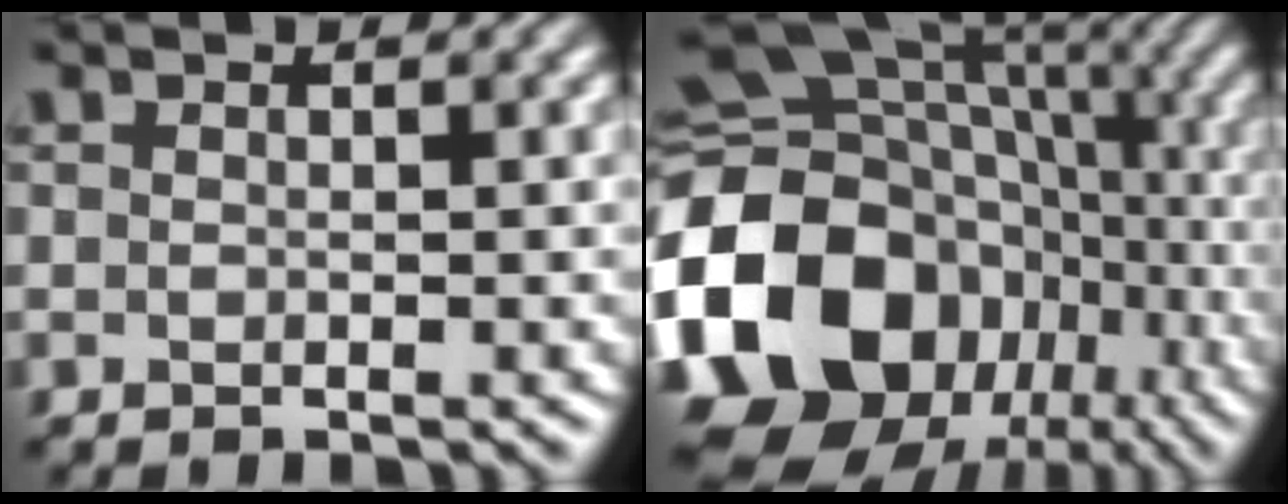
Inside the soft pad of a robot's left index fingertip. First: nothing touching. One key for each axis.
{"total": 17.9, "fx": -4.3, "fy": 14.4, "fz": 9.7, "tx": -0.231, "ty": 0.004, "tz": -0.086}